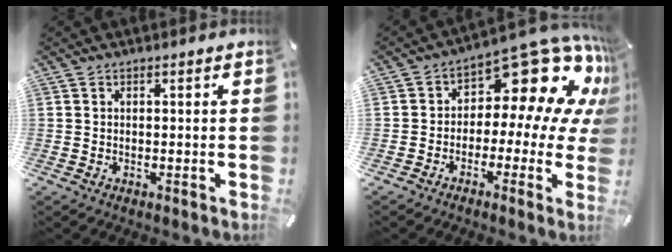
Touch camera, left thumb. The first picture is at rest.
{"total": 16.6, "force": [8.6, 8.6, 11.3], "torque": [-0.147, -0.072, 0.138]}